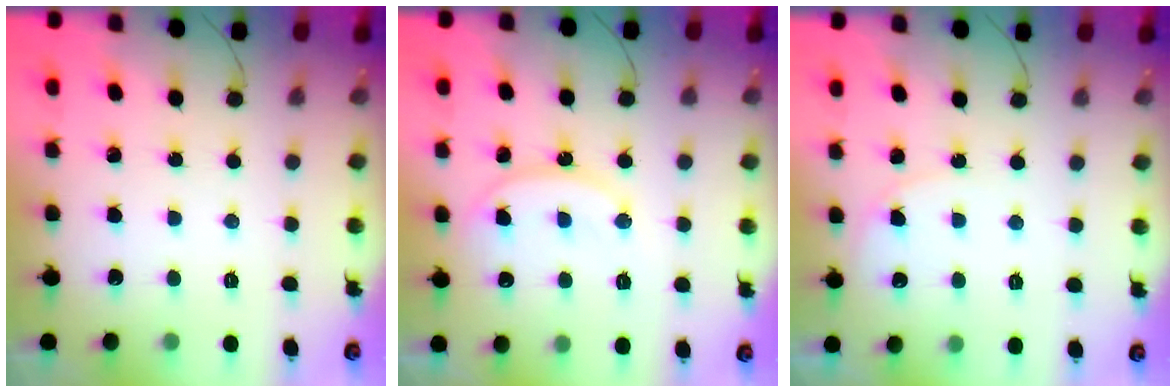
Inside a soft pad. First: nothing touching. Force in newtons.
{"total": 11.0, "press": 11.0, "slide": 0.7}
{"total": 4.2, "press": 4.2, "slide": 0.4}